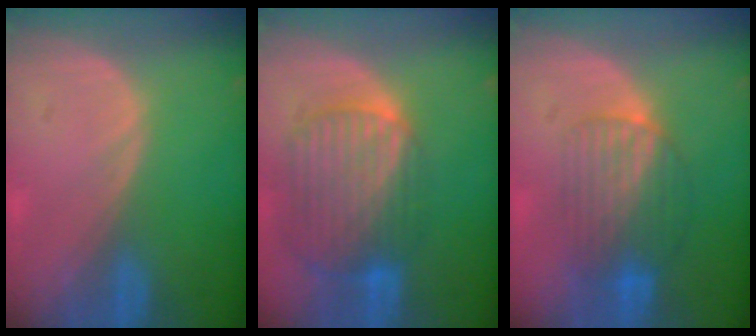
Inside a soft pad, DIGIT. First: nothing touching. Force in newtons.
{"total": 10.3, "press": 8.6, "slide": 5.6}
{"total": 6.9, "press": 6.8, "slide": 1.3}